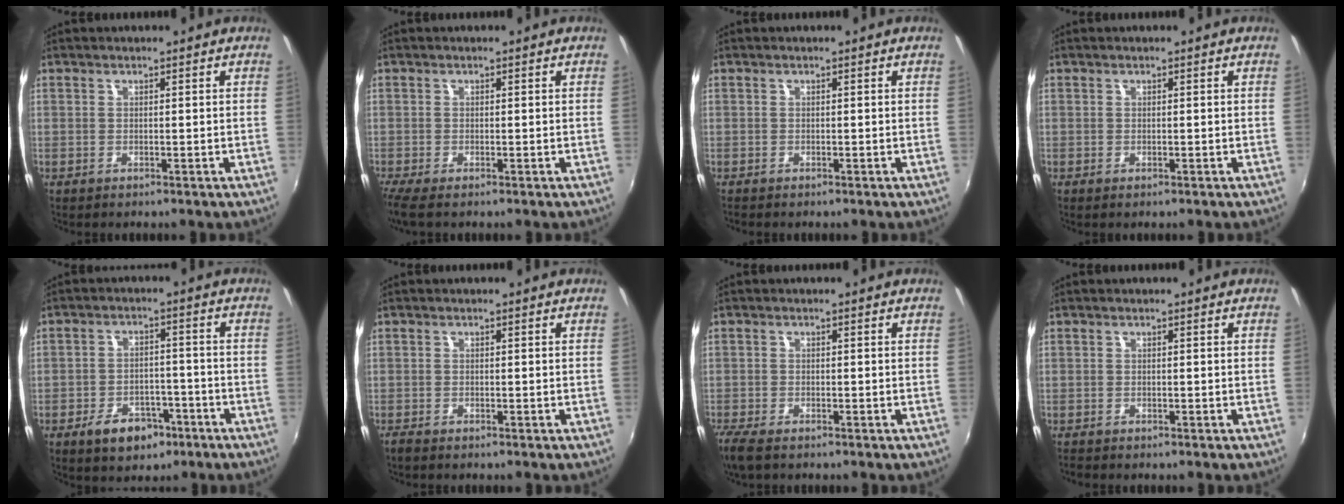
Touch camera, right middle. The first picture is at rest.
{"total": 2.2, "force": [-1.4, -0.1, 1.8], "torque": [-0.042, -0.008, -0.030]}
{"total": 0.0}
{"total": 0.0}
{"total": 7.8, "force": [-4.7, 4.6, 4.0], "torque": [-0.090, 0.011, -0.061]}
{"total": 1.1, "force": [-1.0, 0.2, 0.5], "torque": [-0.011, -0.004, -0.020]}
{"total": 4.3, "force": [-3.3, 1.1, 2.5], "torque": [-0.064, -0.018, -0.067]}
{"total": 0.8, "force": [-0.7, 0.1, 0.2], "torque": [-0.006, -0.004, -0.015]}